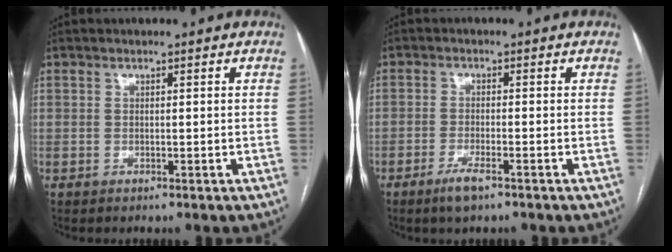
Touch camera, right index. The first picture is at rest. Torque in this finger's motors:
{"motor_torque": [0.51, -0.28, 0.08, 0.01]}